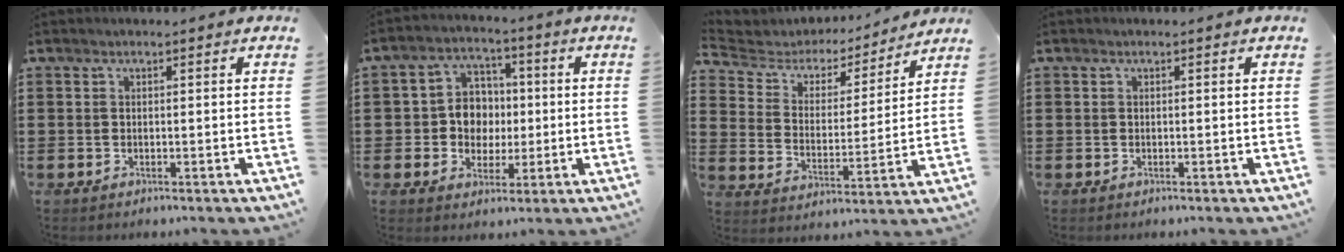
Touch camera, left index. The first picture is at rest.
{"total": 7.0, "force": [0.0, 6.4, 2.8], "torque": [-0.059, 0.016, -0.003]}
{"total": 4.1, "force": [3.4, 2.1, 0.7], "torque": [-0.043, -0.025, 0.049]}
{"total": 0.0}